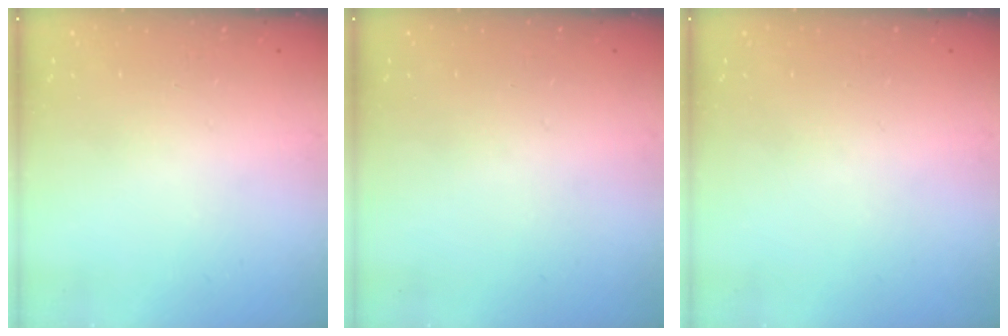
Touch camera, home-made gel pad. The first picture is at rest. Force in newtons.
{"total": 0.0}
{"total": 0.0}